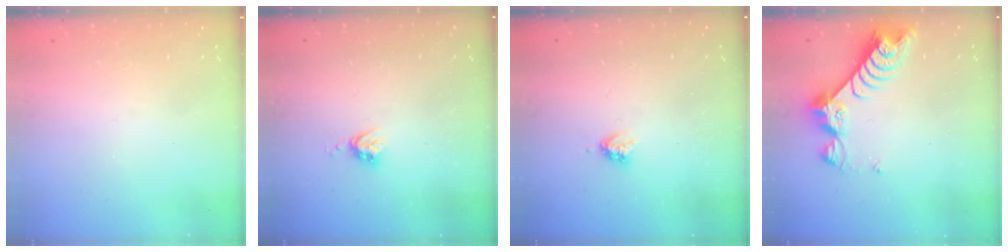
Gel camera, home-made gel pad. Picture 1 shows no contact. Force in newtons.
{"total": 4.0, "press": 3.9, "slide": 0.6}
{"total": 2.9, "press": 2.9, "slide": 0.5}
{"total": 9.0, "press": 8.9, "slide": 0.9}